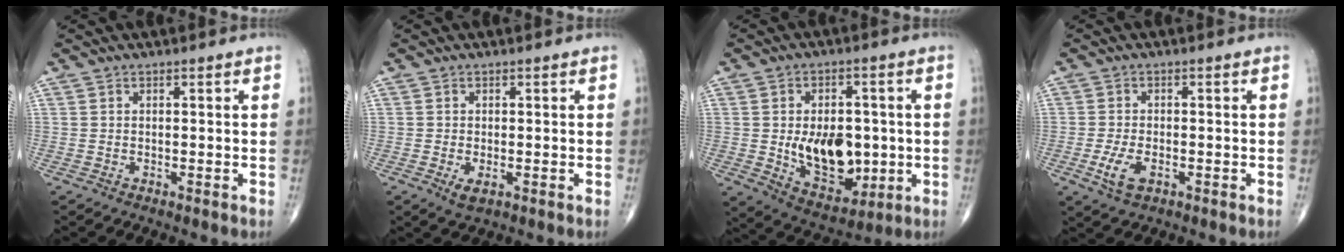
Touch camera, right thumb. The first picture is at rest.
{"total": 2.2, "force": [-0.6, 1.0, 1.9], "torque": [-0.037, -0.004, -0.009]}
{"total": 14.9, "force": [-1.1, 9.4, 11.4], "torque": [-0.133, -0.003, 0.004]}
{"total": 4.7, "force": [-1.6, 2.4, 3.7], "torque": [-0.079, 0.000, -0.027]}